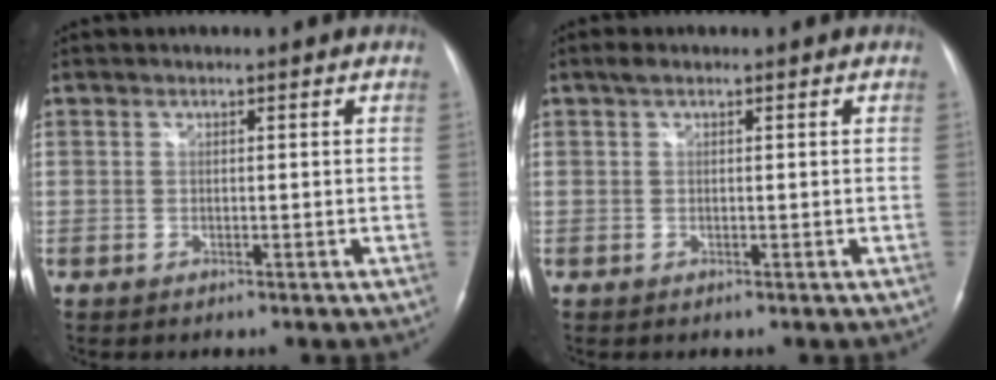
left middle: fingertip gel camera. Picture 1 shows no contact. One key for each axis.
{"total": 1.1, "fx": 0.7, "fy": 0.4, "fz": 0.7, "tx": -0.018, "ty": 0.016, "tz": 0.012}